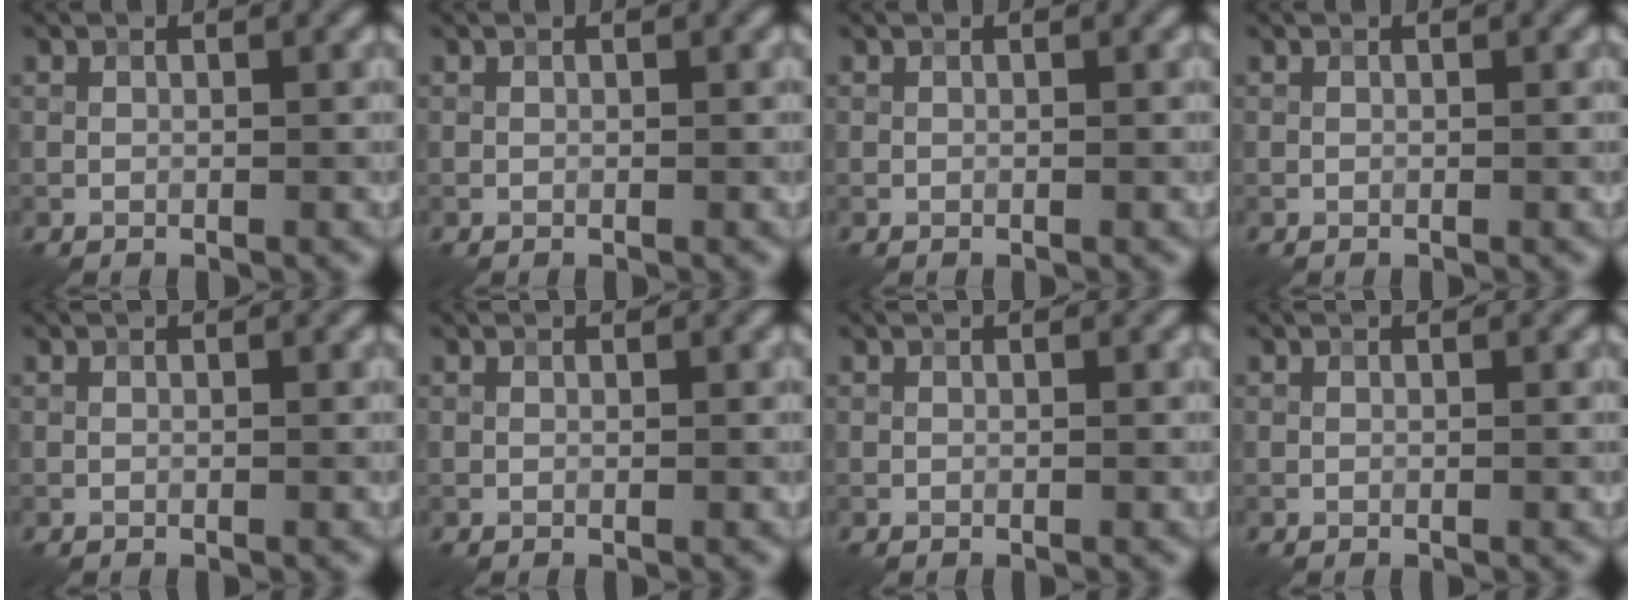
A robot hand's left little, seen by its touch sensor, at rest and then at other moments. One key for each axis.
{"total": 0.0}
{"total": 0.0}
{"total": 0.0}
{"total": 0.0}
{"total": 0.0}
{"total": 0.0}
{"total": 0.0}